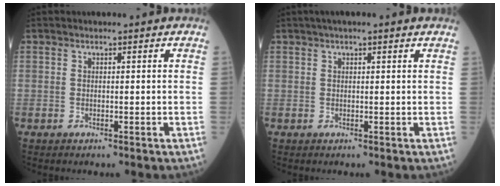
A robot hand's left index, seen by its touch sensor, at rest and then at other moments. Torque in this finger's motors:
{"motor_torque": [1.05, -1.09, 0.14, 0.10]}